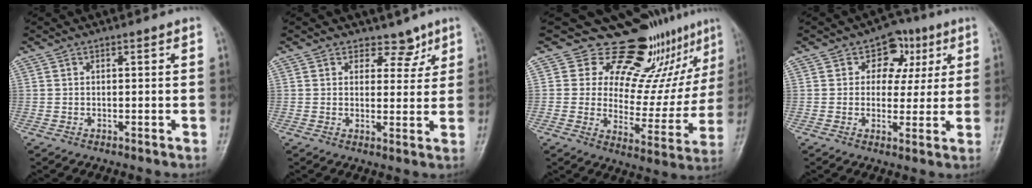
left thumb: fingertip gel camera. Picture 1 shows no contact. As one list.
[{"total": 4.8, "force": [3.4, 3.3, 0.7], "torque": [0.026, -0.017, 0.048]}, {"total": 17.7, "force": [14.3, 7.6, 7.1], "torque": [-0.026, -0.106, 0.188]}, {"total": 7.9, "force": [2.9, 6.4, 3.8], "torque": [-0.002, 0.000, 0.034]}]